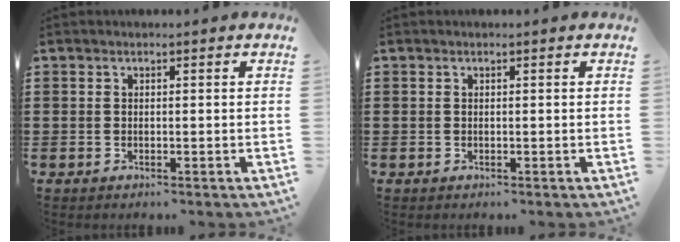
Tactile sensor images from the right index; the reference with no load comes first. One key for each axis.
{"total": 0.0}